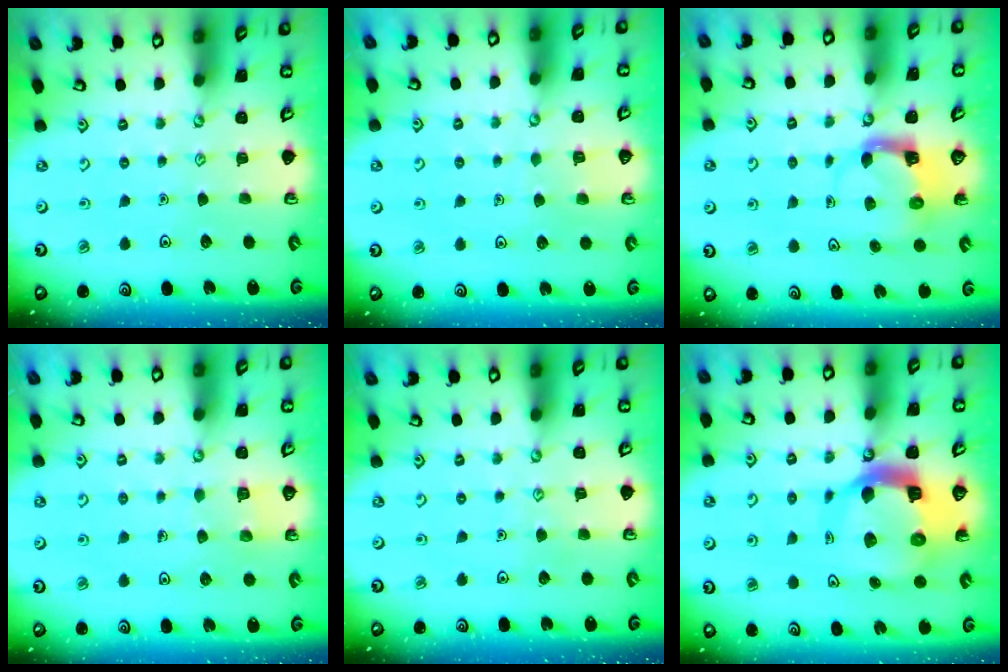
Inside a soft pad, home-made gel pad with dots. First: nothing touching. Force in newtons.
{"total": 3.1, "press": 3.1, "slide": 0.3}
{"total": 4.0, "press": 3.9, "slide": 0.8}
{"total": 3.0, "press": 3.0, "slide": 0.2}
{"total": 4.0, "press": 4.0, "slide": 0.4}
{"total": 14.4, "press": 14.3, "slide": 1.6}